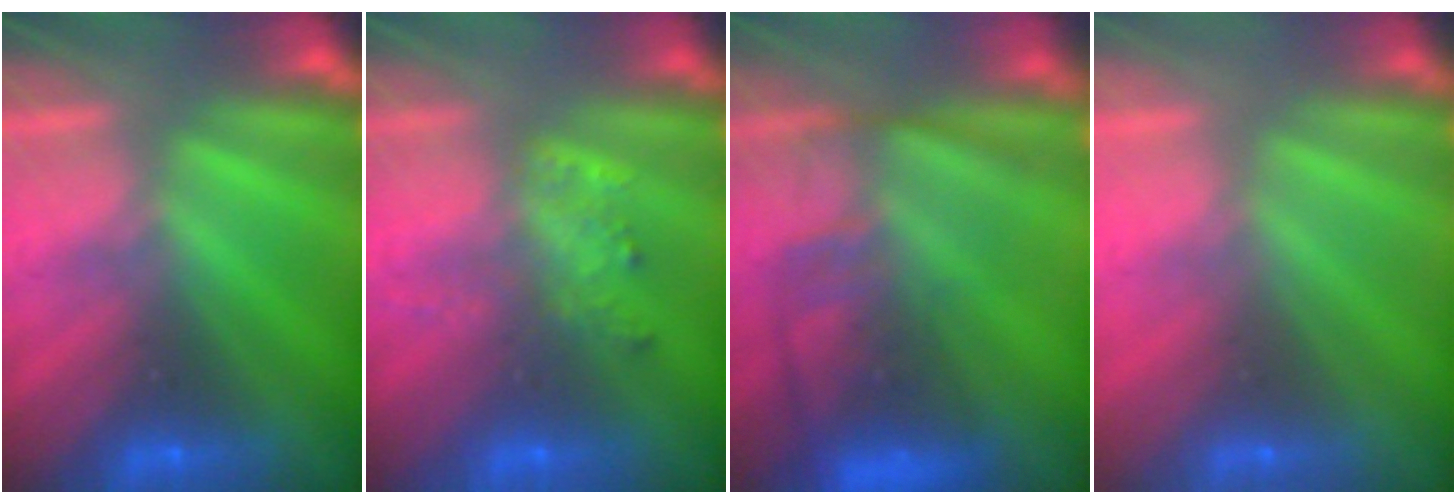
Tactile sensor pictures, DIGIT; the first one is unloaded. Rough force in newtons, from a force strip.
{"total": 1.7}
{"total": 9.2}
{"total": 2.9}